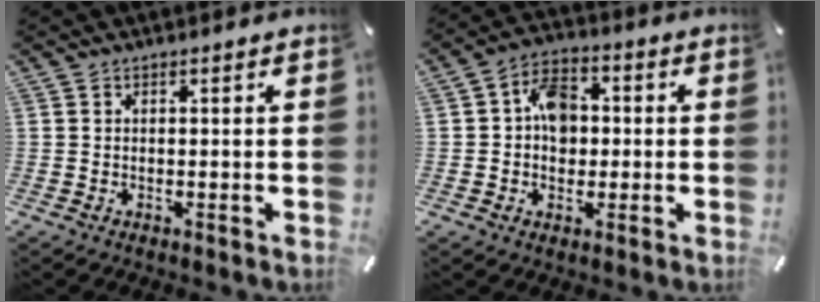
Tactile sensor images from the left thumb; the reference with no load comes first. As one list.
[{"total": 8.0, "force": [0.2, 6.4, 4.7], "torque": [-0.069, 0.011, 0.005]}]